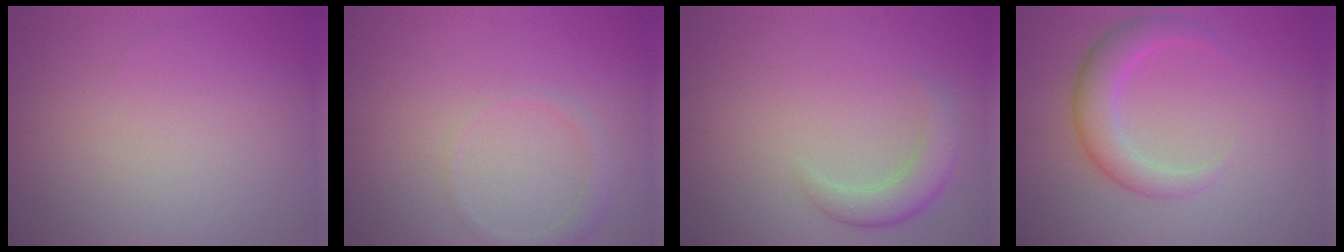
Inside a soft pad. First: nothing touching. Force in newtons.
{"total": 1.4, "press": 1.4, "slide": 0.0}
{"total": 3.0, "press": 3.0, "slide": 0.1}
{"total": 3.6, "press": 3.6, "slide": 0.1}